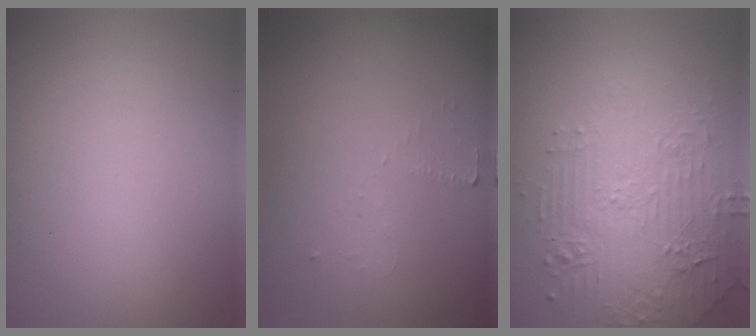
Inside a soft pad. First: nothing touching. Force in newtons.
{"total": 1.2, "press": 1.1, "slide": 0.3}
{"total": 5.1, "press": 3.9, "slide": 3.3}